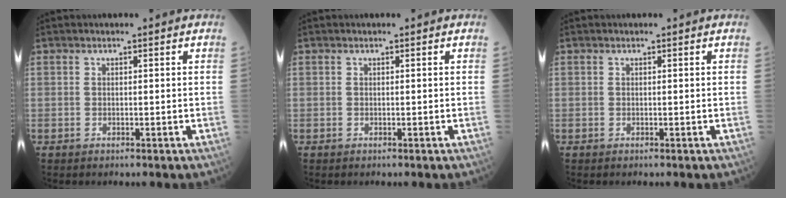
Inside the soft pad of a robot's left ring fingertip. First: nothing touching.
{"total": 0.0}
{"total": 0.0}